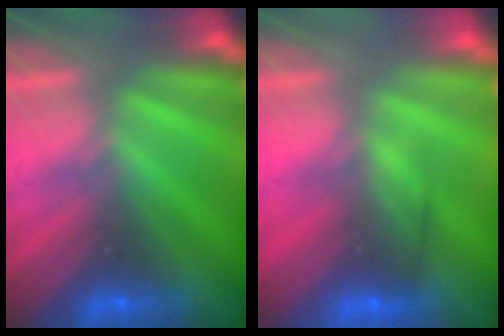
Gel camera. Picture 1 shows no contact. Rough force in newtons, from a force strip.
{"total": 2.8}